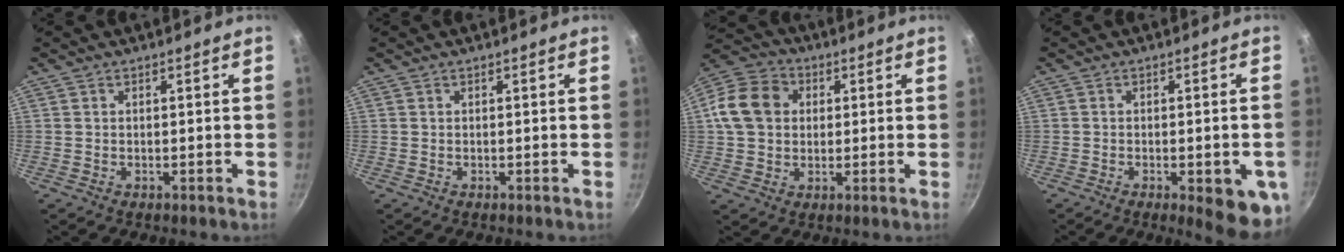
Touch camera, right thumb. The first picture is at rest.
{"total": 0.0}
{"total": 11.9, "force": [1.9, 9.7, 6.5], "torque": [-0.099, 0.019, 0.018]}
{"total": 9.8, "force": [-3.4, 3.0, 8.7], "torque": [-0.082, 0.004, -0.039]}